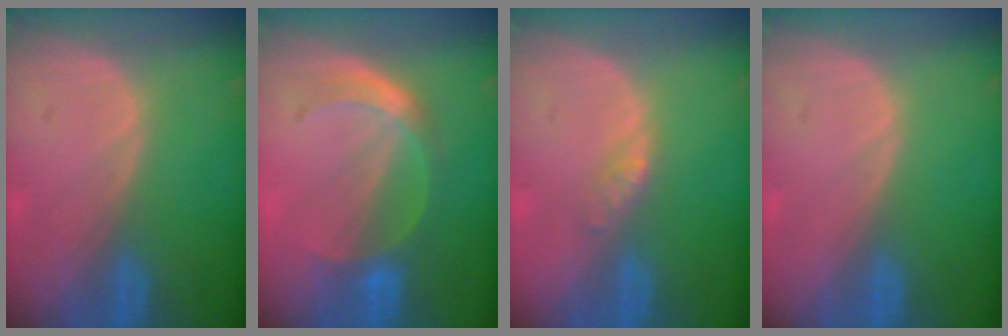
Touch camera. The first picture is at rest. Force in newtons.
{"total": 4.9, "press": 4.9, "slide": 0.3}
{"total": 1.7, "press": 1.7, "slide": 0.2}
{"total": 0.0}